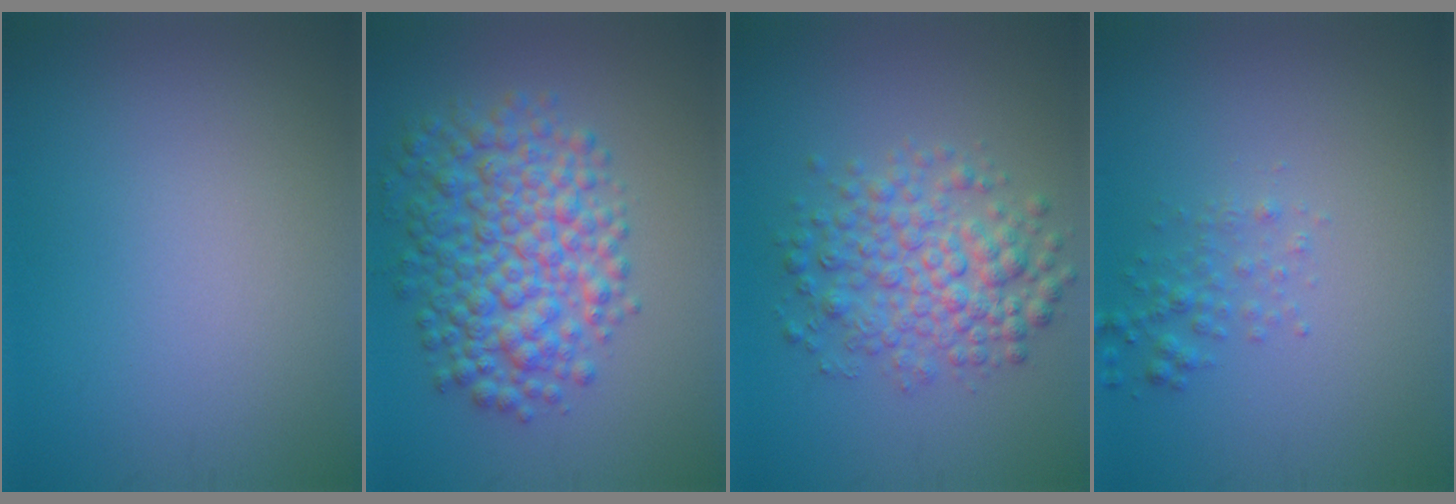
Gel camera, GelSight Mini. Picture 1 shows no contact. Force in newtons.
{"total": 7.4, "press": 7.4, "slide": 0.1}
{"total": 5.1, "press": 5.1, "slide": 0.1}
{"total": 1.6, "press": 1.5, "slide": 0.2}